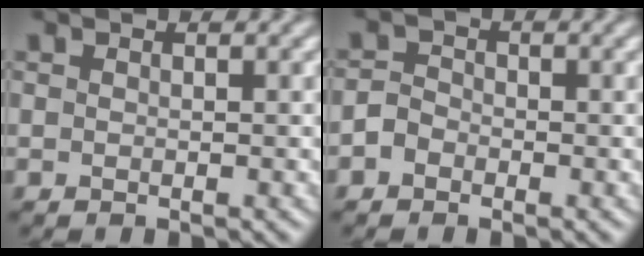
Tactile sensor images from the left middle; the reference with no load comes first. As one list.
[{"total": 1.7, "force": [-1.1, 1.2, 0.4], "torque": [0.002, 0.004, -0.029]}]